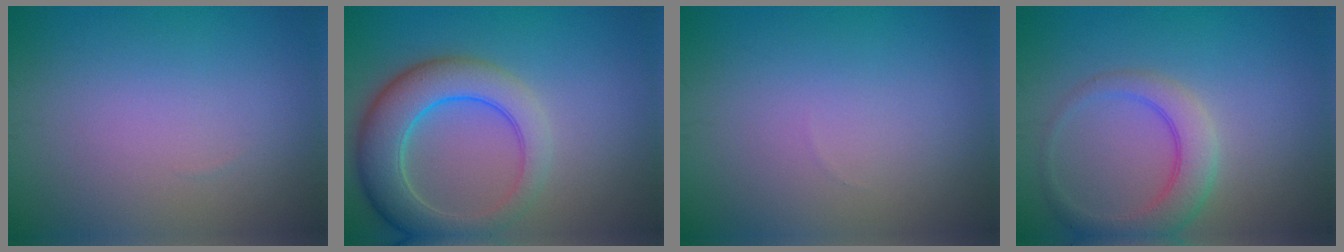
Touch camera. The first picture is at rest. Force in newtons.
{"total": 7.1, "press": 7.0, "slide": 0.3}
{"total": 0.0}
{"total": 4.0, "press": 4.0, "slide": 0.3}